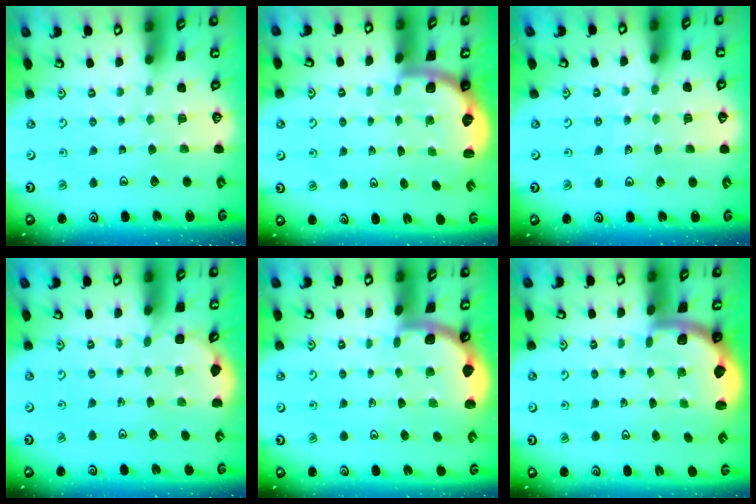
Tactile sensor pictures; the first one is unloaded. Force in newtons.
{"total": 2.2, "press": 2.1, "slide": 0.8}
{"total": 3.2, "press": 3.0, "slide": 1.3}
{"total": 2.1, "press": 1.8, "slide": 1.1}
{"total": 1.8, "press": 1.8, "slide": 0.2}
{"total": 2.0, "press": 1.9, "slide": 0.5}